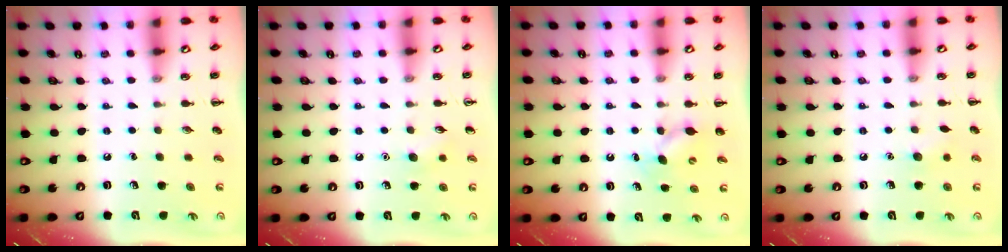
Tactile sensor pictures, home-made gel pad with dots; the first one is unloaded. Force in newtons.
{"total": 4.9, "press": 4.6, "slide": 1.4}
{"total": 6.1, "press": 6.0, "slide": 1.4}
{"total": 4.9, "press": 4.7, "slide": 1.4}